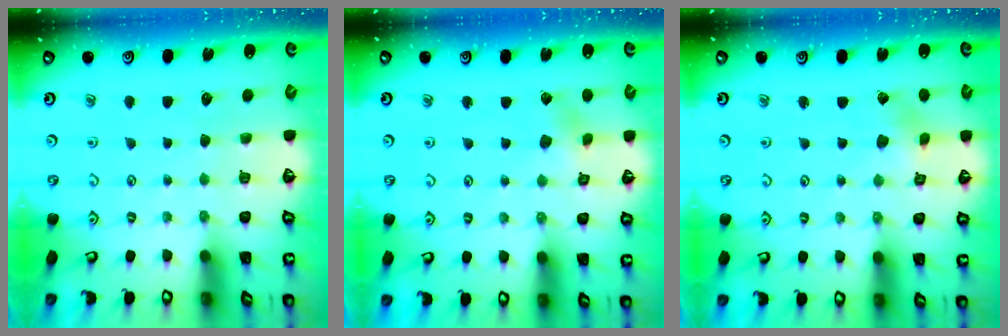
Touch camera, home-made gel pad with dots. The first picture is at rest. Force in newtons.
{"total": 2.8, "press": 2.7, "slide": 0.8}
{"total": 2.9, "press": 2.8, "slide": 0.2}